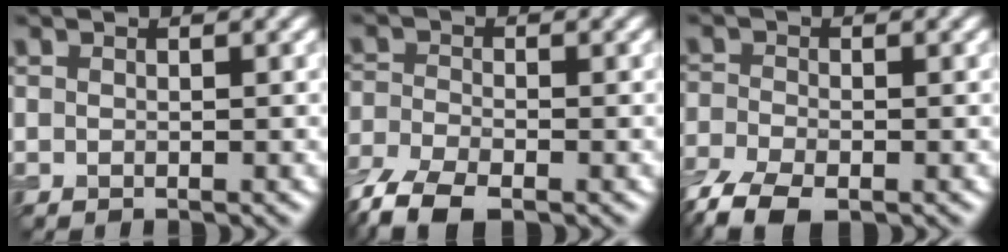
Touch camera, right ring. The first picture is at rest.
{"total": 5.8, "force": [-3.8, 2.3, 3.6], "torque": [-0.081, -0.017, -0.085]}
{"total": 5.2, "force": [-3.4, 2.3, 3.3], "torque": [-0.076, -0.016, -0.075]}